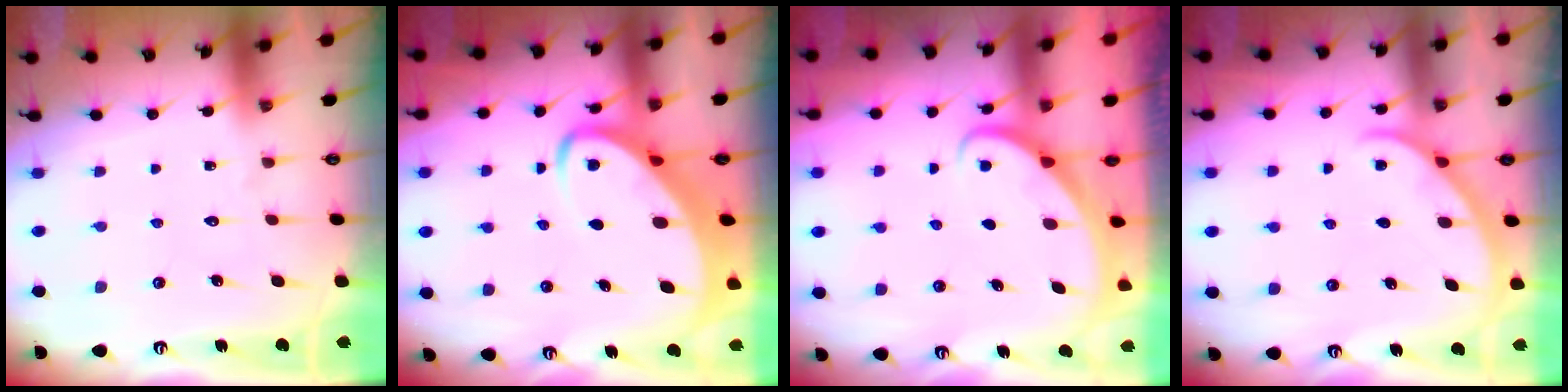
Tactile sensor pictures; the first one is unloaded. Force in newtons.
{"total": 5.1, "press": 5.0, "slide": 0.7}
{"total": 2.3, "press": 2.3, "slide": 0.1}
{"total": 2.0, "press": 2.0, "slide": 0.2}